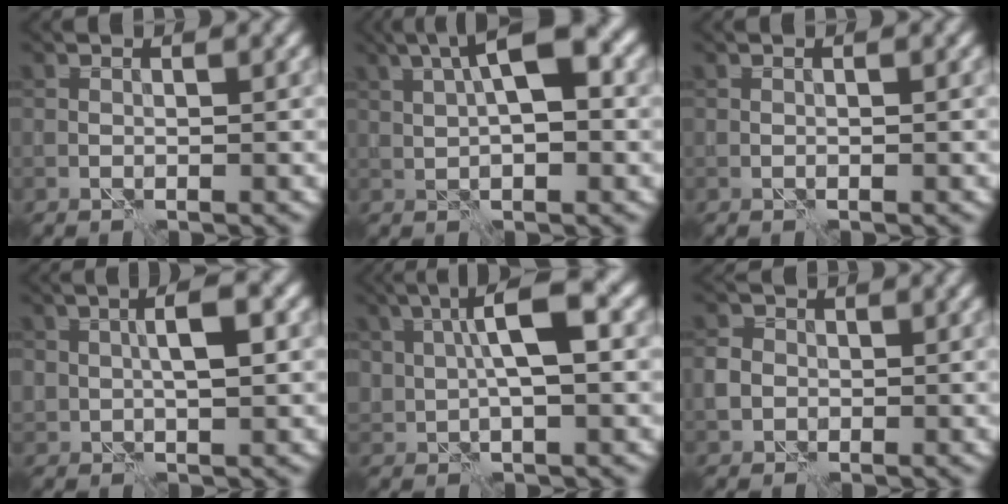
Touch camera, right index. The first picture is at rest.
{"total": 6.8, "force": [1.8, 2.2, 6.1], "torque": [-0.098, 0.019, 0.021]}
{"total": 0.0}
{"total": 3.7, "force": [0.7, 1.7, 3.2], "torque": [-0.062, 0.007, 0.011]}
{"total": 6.1, "force": [1.1, 2.3, 5.5], "torque": [-0.097, 0.016, 0.015]}
{"total": 2.4, "force": [-0.3, 2.2, 1.0], "torque": [-0.018, 0.002, -0.006]}